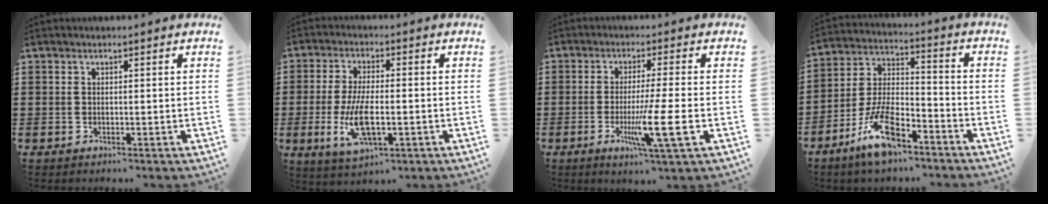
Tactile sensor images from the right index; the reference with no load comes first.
{"total": 8.1, "force": [-1.8, 3.1, 7.2], "torque": [-0.161, -0.013, -0.037]}
{"total": 8.7, "force": [-2.2, -0.2, 8.4], "torque": [-0.153, -0.023, -0.040]}
{"total": 10.7, "force": [-6.9, 4.0, 7.1], "torque": [-0.165, 0.011, -0.134]}